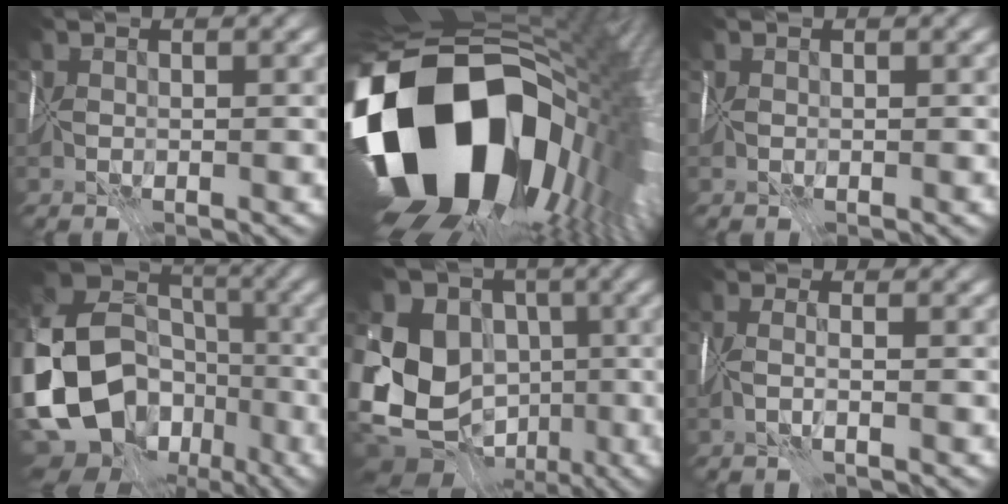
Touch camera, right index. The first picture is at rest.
{"total": 20.8, "force": [-2.3, 13.9, 15.3], "torque": [-0.307, -0.056, -0.015]}
{"total": 0.0}
{"total": 17.7, "force": [-6.2, 14.3, 8.3], "torque": [-0.199, -0.025, -0.105]}
{"total": 17.9, "force": [-1.4, 15.9, 8.2], "torque": [-0.190, 0.010, -0.042]}
{"total": 1.3, "force": [-0.6, -0.2, 1.2], "torque": [-0.012, -0.006, -0.012]}